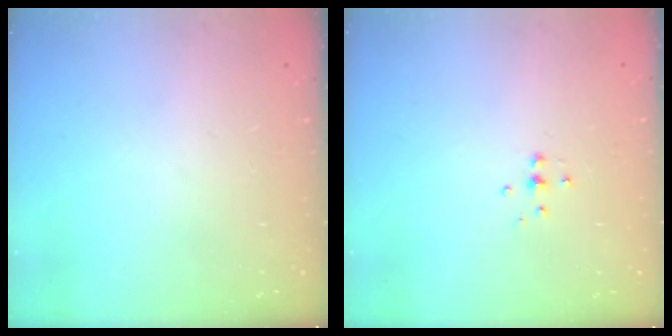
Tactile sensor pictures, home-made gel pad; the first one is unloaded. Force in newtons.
{"total": 3.9, "press": 3.9, "slide": 0.6}